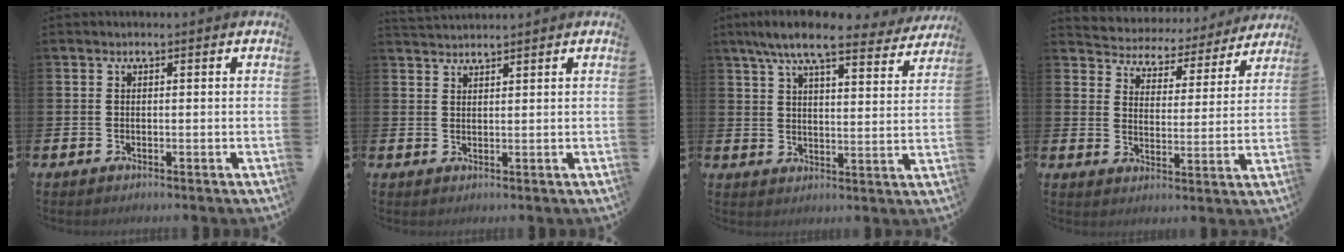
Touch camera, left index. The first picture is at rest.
{"total": 1.9, "force": [1.9, 0.1, -0.1], "torque": [0.000, -0.008, 0.035]}
{"total": 8.5, "force": [7.5, 1.4, 3.7], "torque": [-0.081, -0.040, 0.129]}
{"total": 4.6, "force": [4.3, 1.5, -0.1], "torque": [-0.022, -0.043, 0.068]}